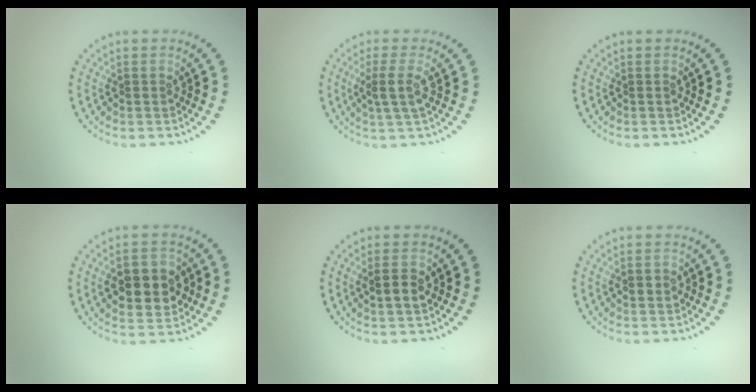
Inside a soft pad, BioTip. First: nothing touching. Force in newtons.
{"total": 2.2, "press": 1.9, "slide": 1.2}
{"total": 0.0}
{"total": 5.5, "press": 5.5, "slide": 0.5}
{"total": 2.0, "press": 2.0, "slide": 0.4}
{"total": 1.3, "press": 1.3, "slide": 0.2}